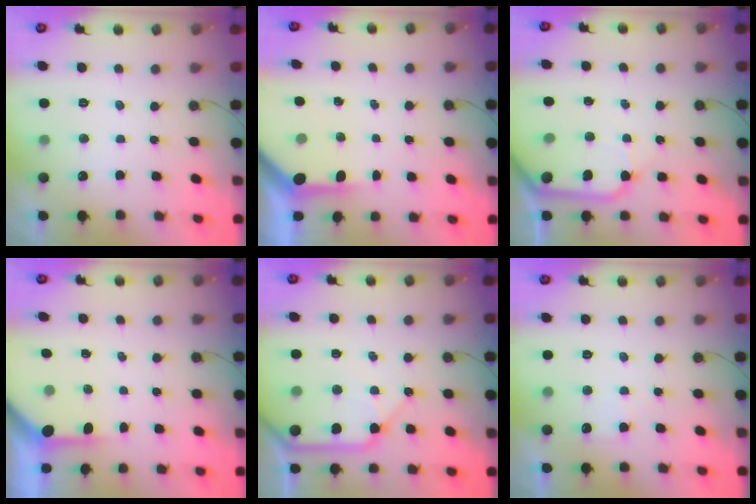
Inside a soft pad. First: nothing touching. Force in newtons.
{"total": 4.9, "press": 4.9, "slide": 0.4}
{"total": 11.7, "press": 11.5, "slide": 1.8}
{"total": 3.3, "press": 3.3, "slide": 0.4}
{"total": 11.7, "press": 11.6, "slide": 1.5}
{"total": 3.8, "press": 3.7, "slide": 0.7}